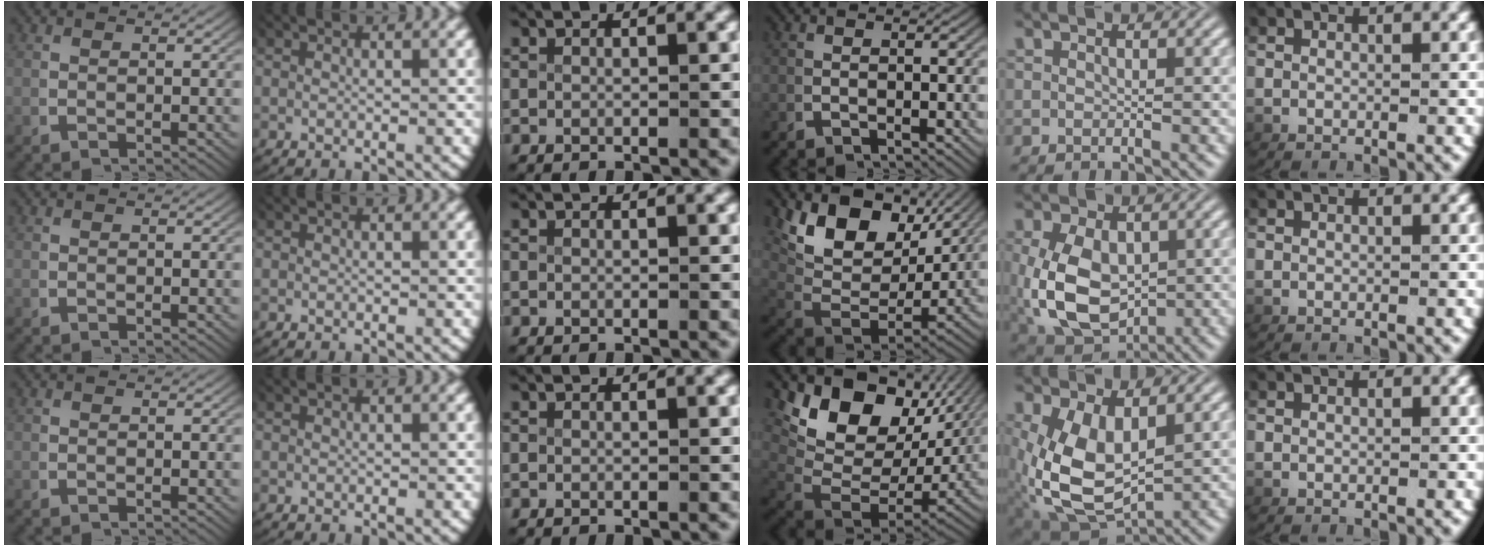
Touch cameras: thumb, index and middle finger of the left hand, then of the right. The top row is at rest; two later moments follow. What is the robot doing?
{"motion": "grasp_and_lifting", "object": "card"}